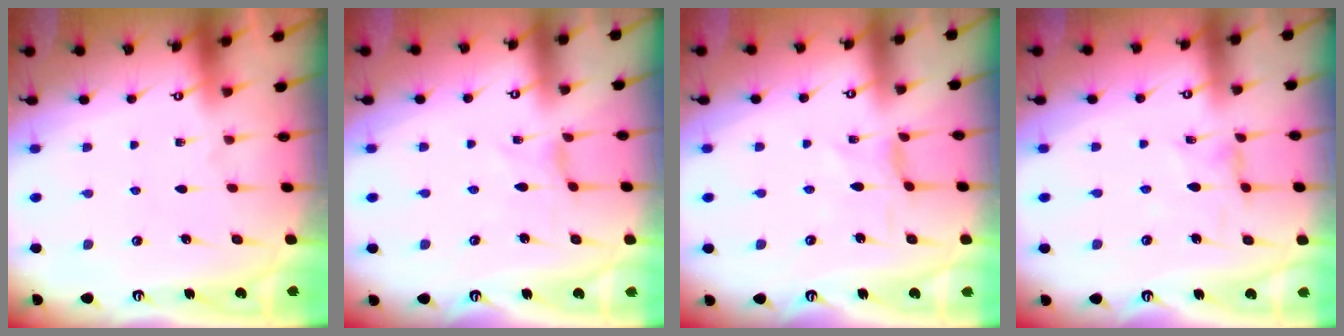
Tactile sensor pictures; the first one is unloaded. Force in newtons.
{"total": 0.0}
{"total": 0.7, "press": 0.6, "slide": 0.3}
{"total": 1.7, "press": 1.6, "slide": 0.3}